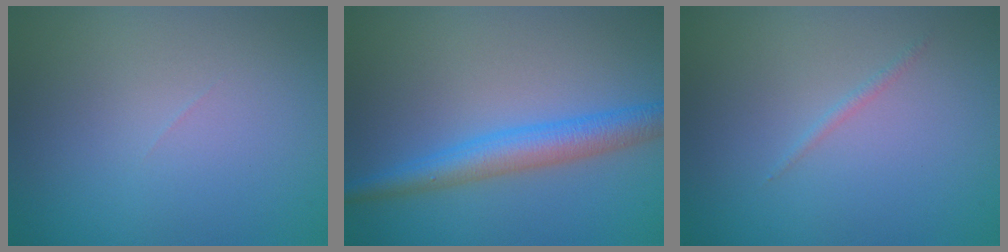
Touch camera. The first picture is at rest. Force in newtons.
{"total": 4.0, "press": 4.0, "slide": 0.2}
{"total": 0.6, "press": 0.6, "slide": 0.0}